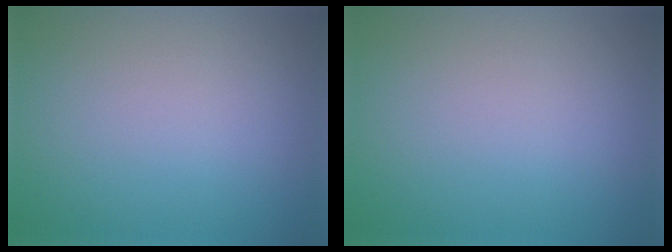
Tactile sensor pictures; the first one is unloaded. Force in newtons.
{"total": 0.0}